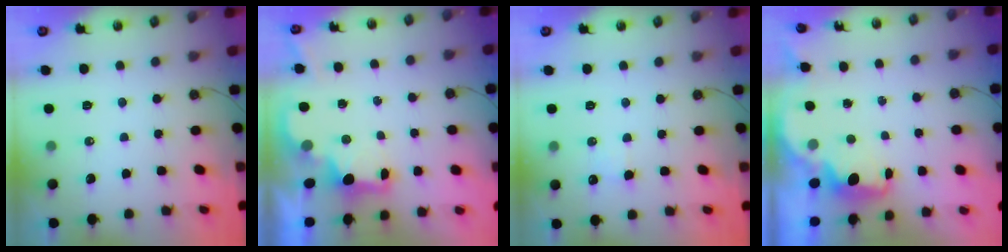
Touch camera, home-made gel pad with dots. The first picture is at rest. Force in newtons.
{"total": 2.1, "press": 2.0, "slide": 0.7}
{"total": 5.7, "press": 5.6, "slide": 1.2}
{"total": 1.8, "press": 1.6, "slide": 0.7}